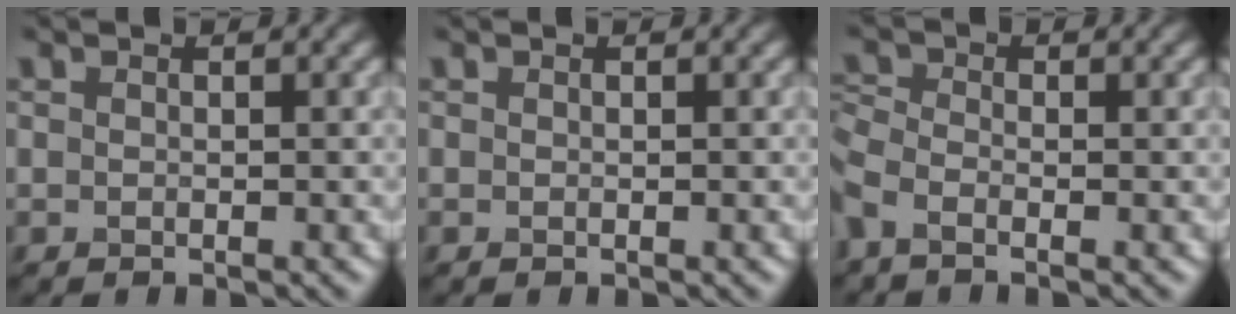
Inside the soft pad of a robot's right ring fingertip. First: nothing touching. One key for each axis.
{"total": 0.0}
{"total": 2.7, "fx": -1.4, "fy": 1.5, "fz": 1.7, "tx": -0.048, "ty": -0.004, "tz": -0.048}